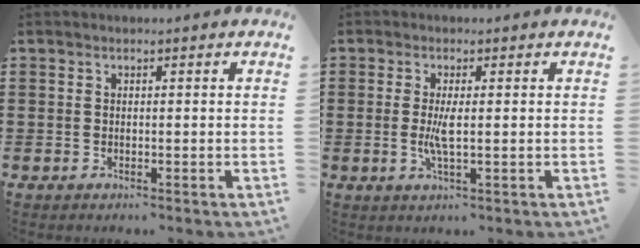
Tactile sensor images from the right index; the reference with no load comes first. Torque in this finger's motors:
{"motor_torque": [2.14, 0.00, 0.04, -0.04]}